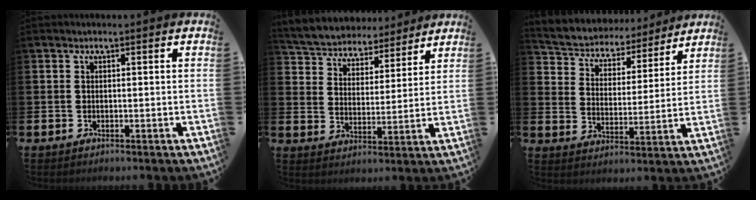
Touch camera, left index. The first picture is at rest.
{"total": 5.3, "force": [5.0, 1.8, -0.2], "torque": [-0.032, -0.041, 0.085]}
{"total": 5.7, "force": [5.3, 2.2, 0.4], "torque": [-0.043, -0.041, 0.089]}